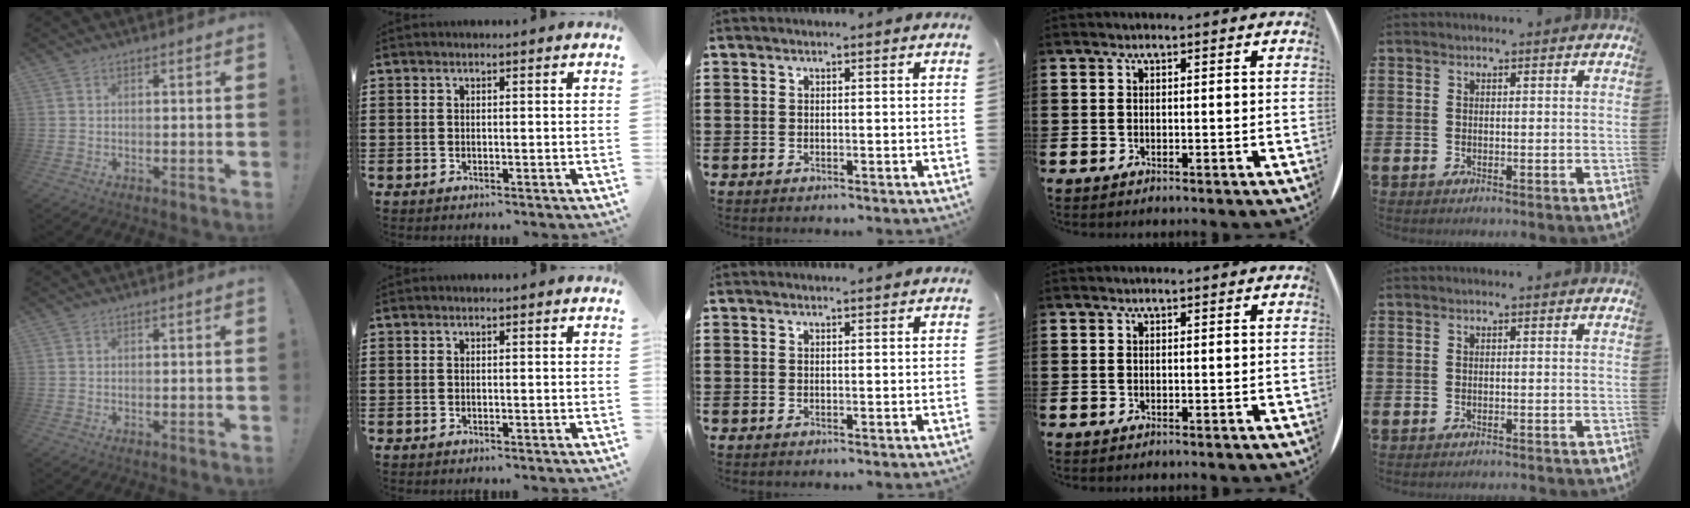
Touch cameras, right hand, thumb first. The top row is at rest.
{"middle": {"total": 0.6, "force": [0.6, 0.0, 0.1], "torque": [-0.003, -0.003, 0.012]}}